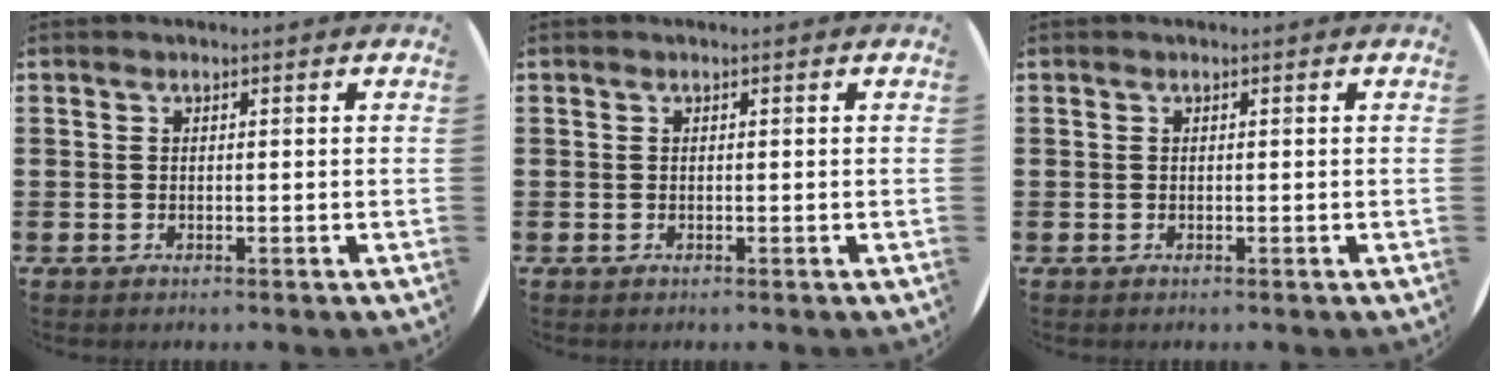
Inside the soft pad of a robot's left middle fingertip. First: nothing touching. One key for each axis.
{"total": 0.0}
{"total": 0.0}